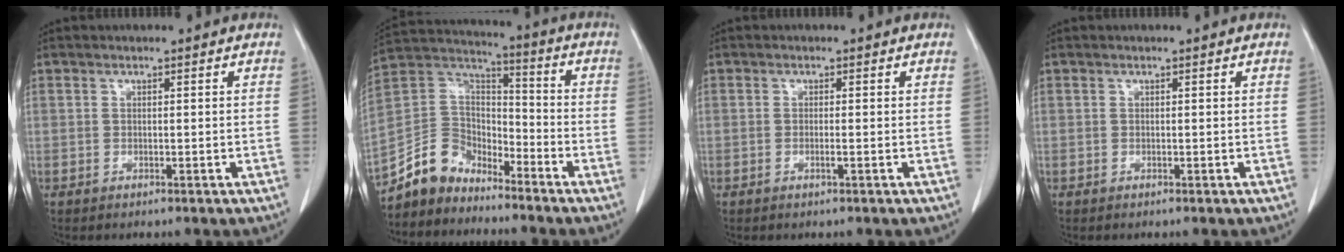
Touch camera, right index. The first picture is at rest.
{"total": 9.9, "force": [-8.2, 5.3, 1.5], "torque": [-0.042, 0.045, -0.160]}
{"total": 1.0, "force": [-0.5, -0.1, 0.9], "torque": [-0.017, 0.000, -0.008]}
{"total": 0.0}